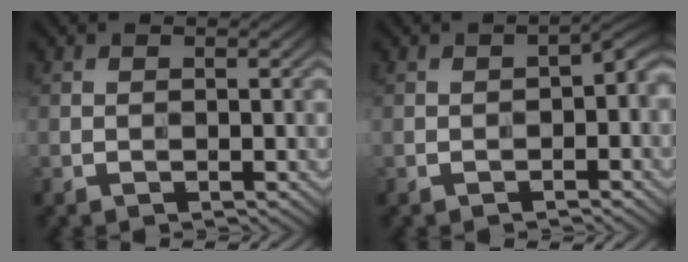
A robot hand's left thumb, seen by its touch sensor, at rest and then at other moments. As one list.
[{"total": 4.1, "force": [-1.4, 2.2, 3.2], "torque": [-0.041, -0.001, -0.027]}]